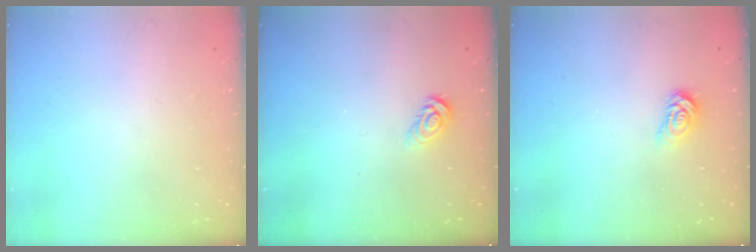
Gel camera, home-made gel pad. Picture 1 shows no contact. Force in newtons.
{"total": 3.6, "press": 3.5, "slide": 0.3}
{"total": 4.0, "press": 3.9, "slide": 0.2}